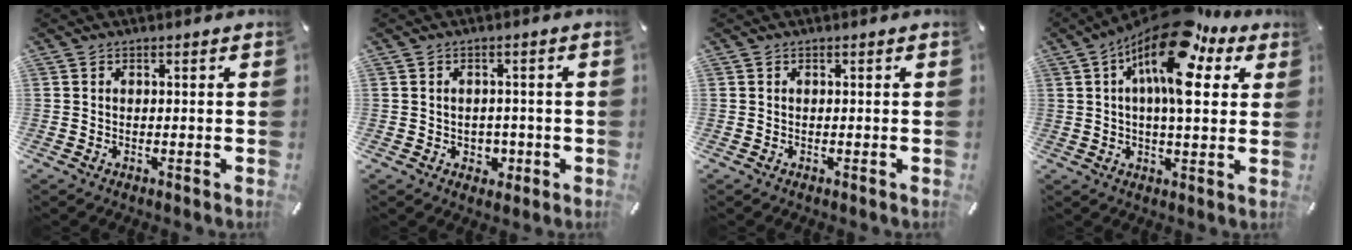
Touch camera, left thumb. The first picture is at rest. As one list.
[{"total": 3.1, "force": [-0.6, 2.9, 0.9], "torque": [-0.004, -0.004, -0.015]}, {"total": 0.0}, {"total": 18.1, "force": [8.2, 7.1, 14.4], "torque": [-0.244, -0.041, 0.129]}]